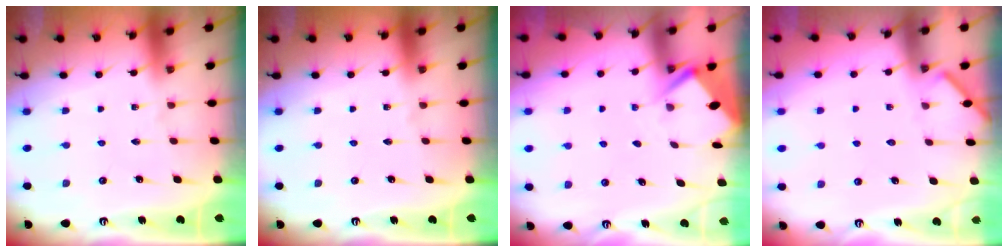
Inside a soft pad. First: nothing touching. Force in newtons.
{"total": 0.0}
{"total": 2.8, "press": 2.8, "slide": 0.3}
{"total": 1.7, "press": 1.6, "slide": 0.1}